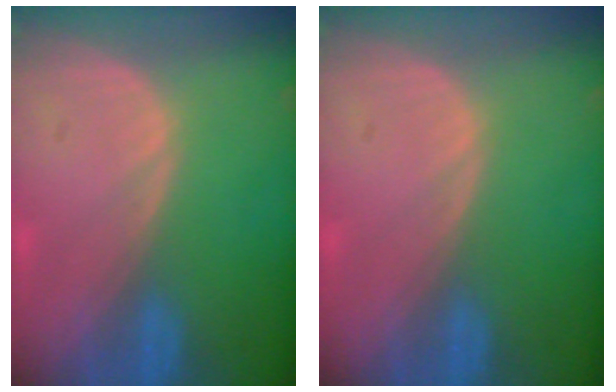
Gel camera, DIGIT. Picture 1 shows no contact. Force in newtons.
{"total": 0.0}